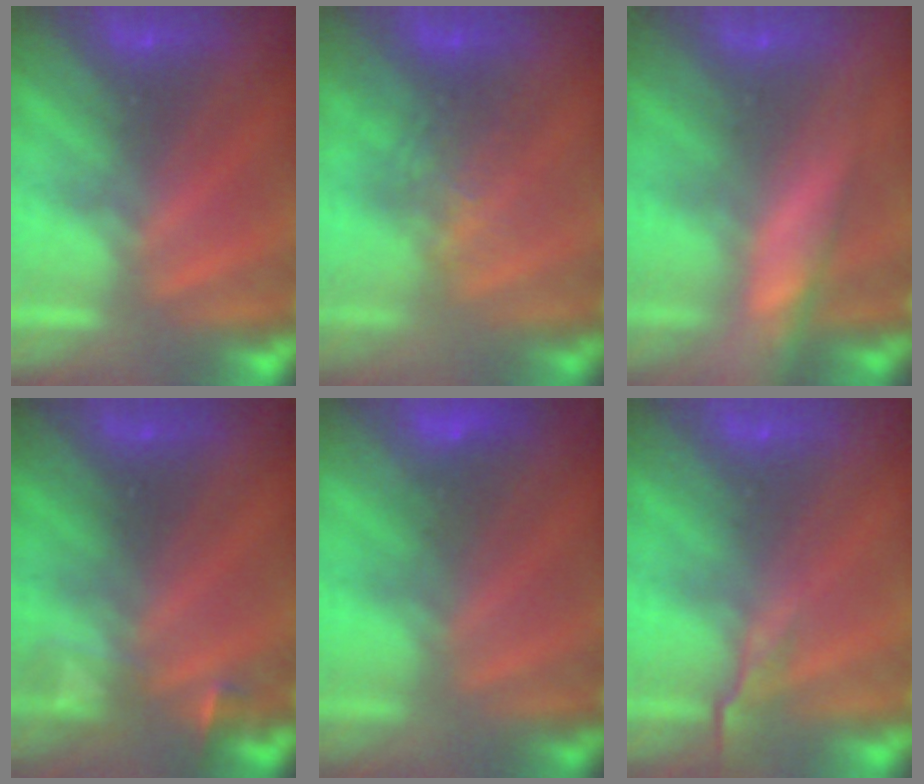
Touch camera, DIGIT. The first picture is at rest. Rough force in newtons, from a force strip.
{"total": 2.8}
{"total": 5.7}
{"total": 3.1}
{"total": 1.4}
{"total": 2.5}